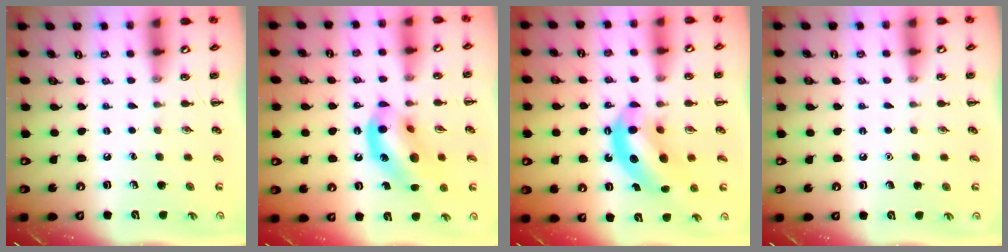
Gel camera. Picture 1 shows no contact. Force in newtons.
{"total": 13.7, "press": 13.2, "slide": 3.8}
{"total": 10.9, "press": 10.5, "slide": 2.8}
{"total": 1.6, "press": 1.6, "slide": 0.1}